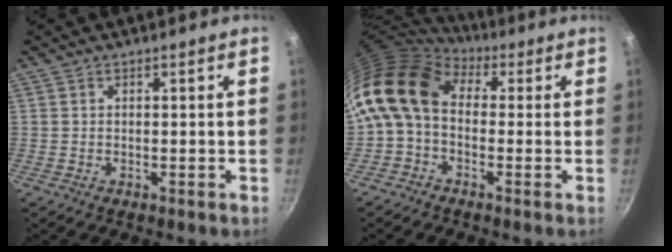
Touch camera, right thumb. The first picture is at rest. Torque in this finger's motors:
{"motor_torque": [1.95, 3.06, 1.18, -0.99, 0.24]}